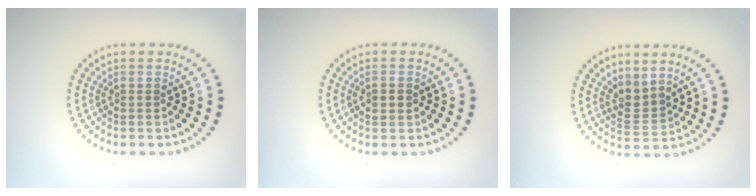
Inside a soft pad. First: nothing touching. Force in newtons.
{"total": 2.0, "press": 2.0, "slide": 0.1}
{"total": 2.1, "press": 1.5, "slide": 1.6}